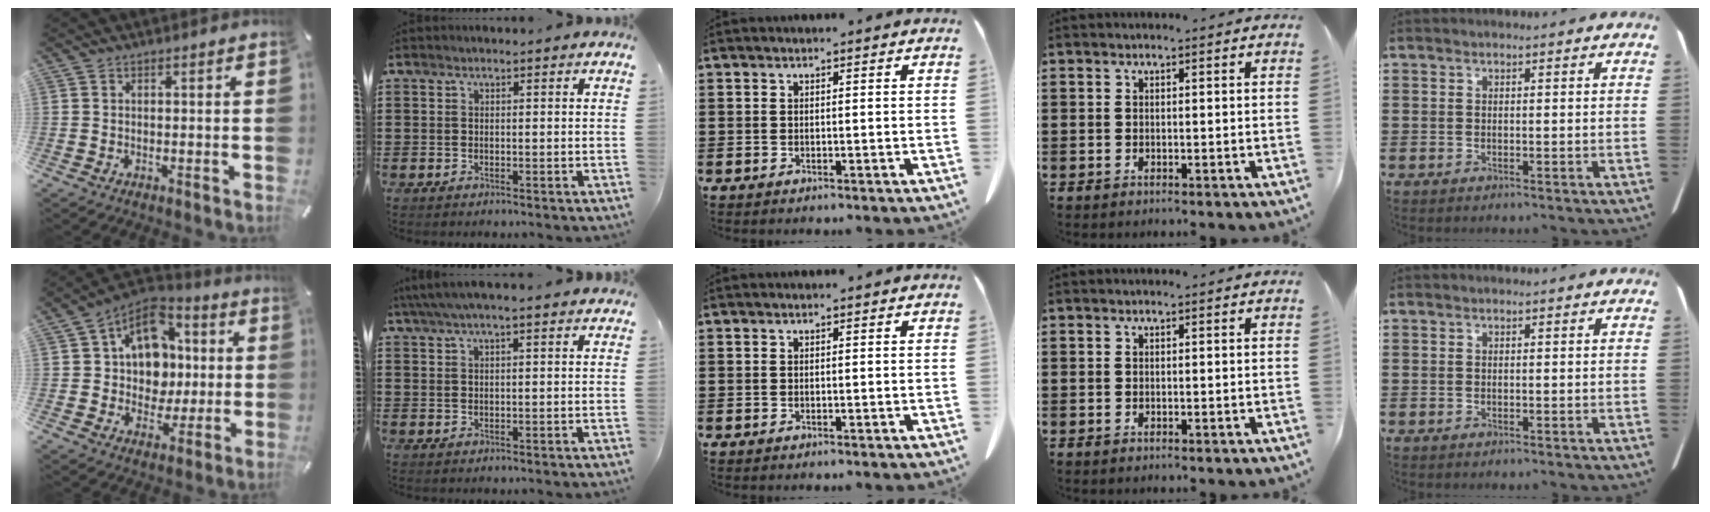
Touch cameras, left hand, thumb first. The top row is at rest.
{"thumb": {"total": 13.9, "force": [2.8, 11.9, 6.6], "torque": [-0.108, -0.017, 0.057]}, "index": {"total": 3.6, "force": [2.5, 0.5, 2.5], "torque": [-0.053, 0.002, 0.045]}}